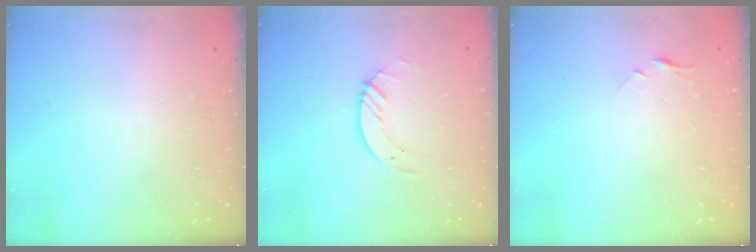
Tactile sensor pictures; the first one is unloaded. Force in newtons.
{"total": 3.2, "press": 3.2, "slide": 0.1}
{"total": 2.8, "press": 2.7, "slide": 0.4}